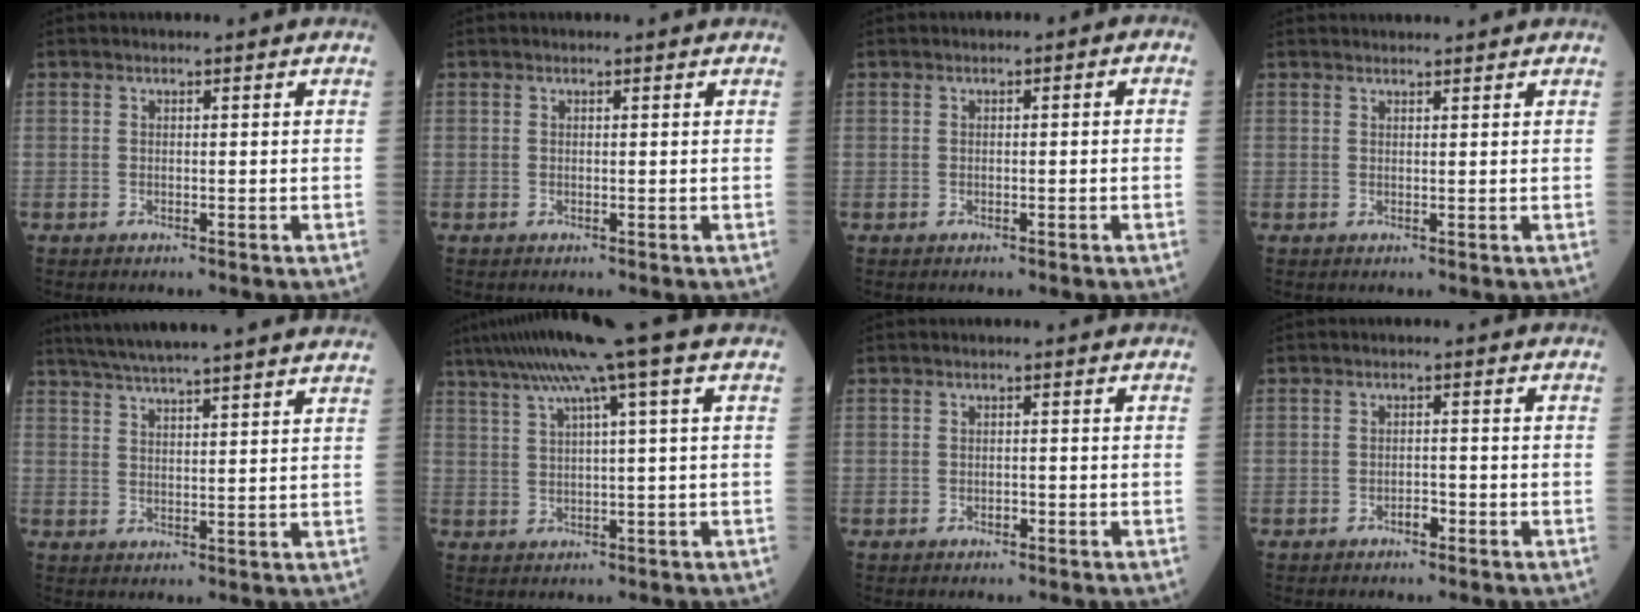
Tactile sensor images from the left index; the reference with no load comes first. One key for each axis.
{"total": 0.0}
{"total": 1.3, "fx": -0.6, "fy": 0.7, "fz": 1.0, "tx": -0.010, "ty": 0.015, "tz": -0.012}
{"total": 3.5, "fx": 3.4, "fy": 0.0, "fz": 0.8, "tx": -0.009, "ty": 0.027, "tz": 0.047}
{"total": 18.9, "fx": 16.9, "fy": -0.3, "fz": 8.6, "tx": -0.146, "ty": 0.010, "tz": 0.227}
{"total": 11.3, "fx": 7.3, "fy": -1.5, "fz": 8.6, "tx": -0.145, "ty": 0.035, "tz": 0.105}
{"total": 0.8, "fx": -0.4, "fy": 0.4, "fz": 0.4, "tx": -0.009, "ty": 0.002, "tz": -0.006}
{"total": 1.5, "fx": -1.0, "fy": 0.6, "fz": 0.8, "tx": -0.012, "ty": 0.003, "tz": -0.017}